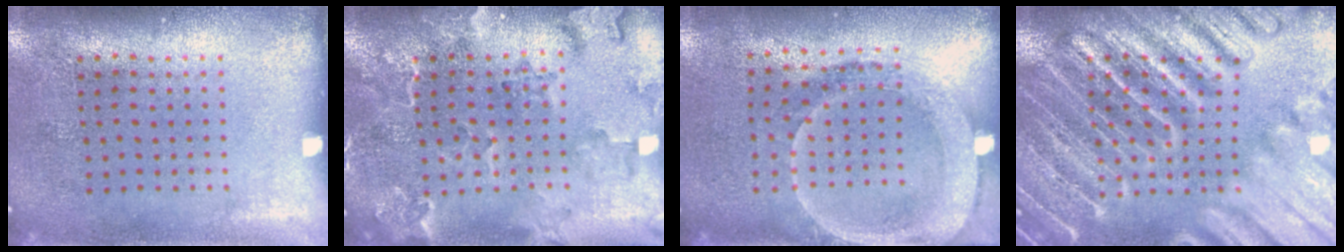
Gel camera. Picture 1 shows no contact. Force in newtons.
{"total": 2.4, "press": 2.2, "slide": 1.1}
{"total": 1.8, "press": 1.6, "slide": 0.8}
{"total": 6.3, "press": 6.2, "slide": 0.7}